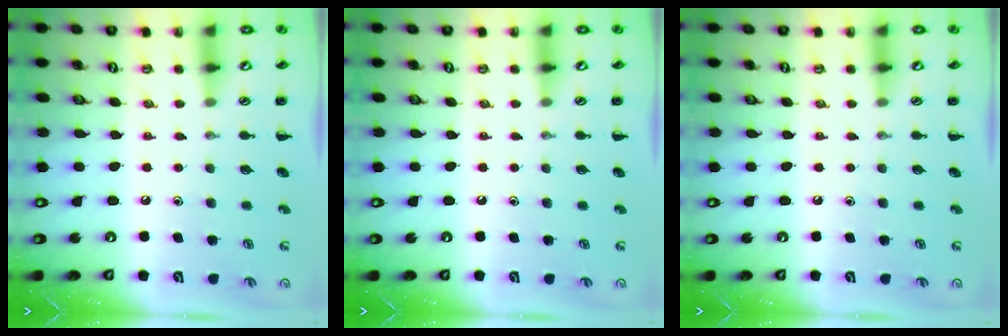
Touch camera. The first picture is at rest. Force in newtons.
{"total": 0.0}
{"total": 0.0}